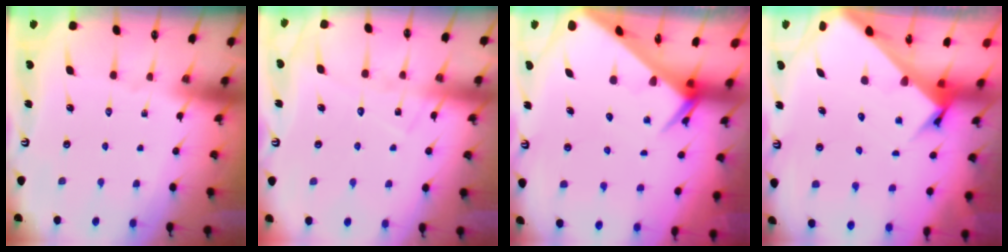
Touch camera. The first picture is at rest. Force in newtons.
{"total": 9.2, "press": 9.2, "slide": 0.6}
{"total": 5.8, "press": 5.8, "slide": 0.3}
{"total": 4.2, "press": 4.2, "slide": 0.3}